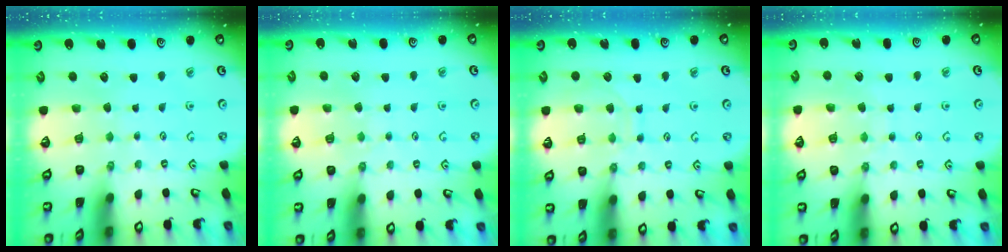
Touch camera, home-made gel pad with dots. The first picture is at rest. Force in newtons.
{"total": 3.9, "press": 3.9, "slide": 0.4}
{"total": 9.3, "press": 9.3, "slide": 0.8}
{"total": 6.9, "press": 6.9, "slide": 0.8}